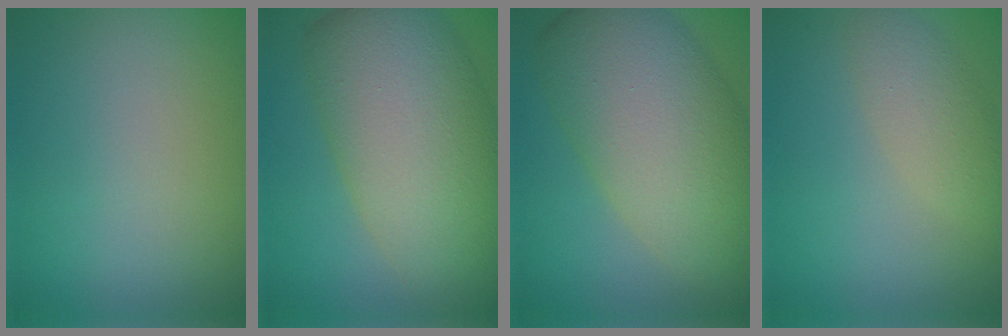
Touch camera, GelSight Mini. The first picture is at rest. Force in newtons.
{"total": 12.4, "press": 12.3, "slide": 0.8}
{"total": 11.4, "press": 11.4, "slide": 0.6}
{"total": 2.6, "press": 2.6, "slide": 0.2}